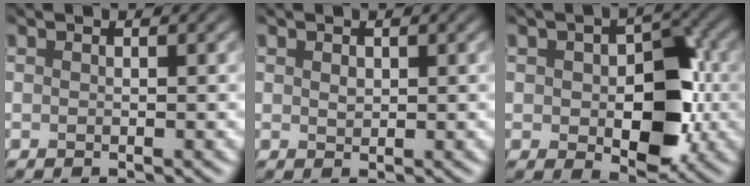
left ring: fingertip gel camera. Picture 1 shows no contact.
{"total": 0.6, "force": [0.2, 0.5, 0.4], "torque": [-0.013, -0.004, 0.012]}
{"total": 7.5, "force": [-1.2, 4.6, 5.8], "torque": [-0.093, -0.005, -0.016]}